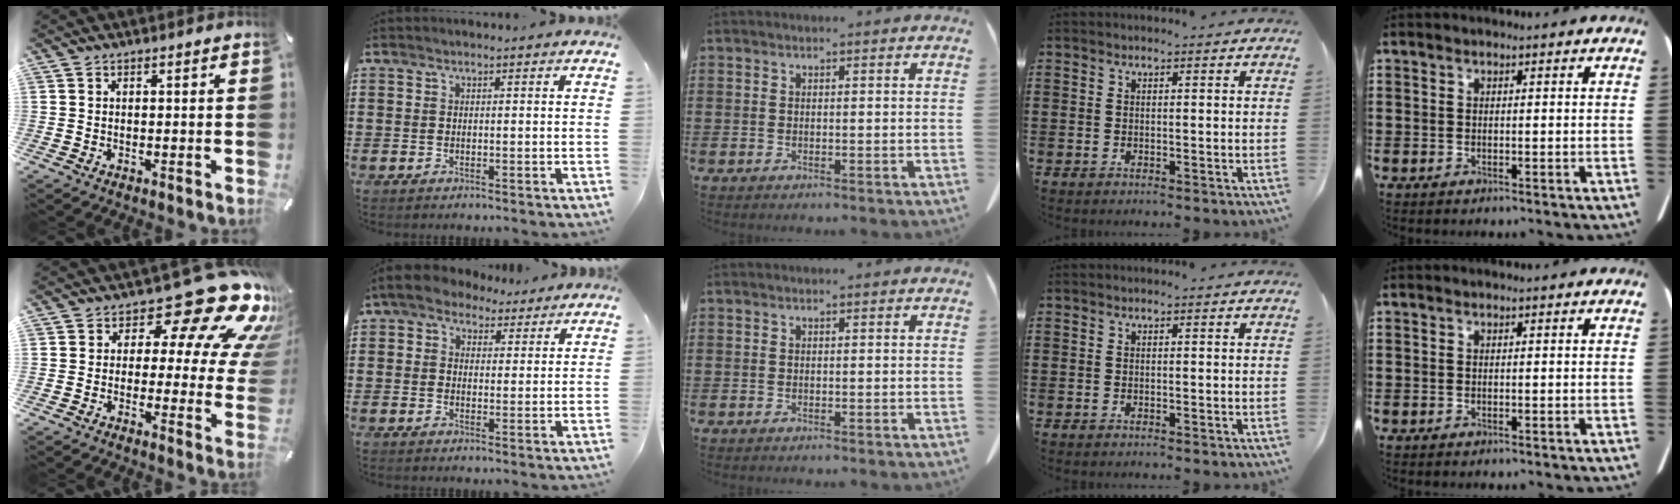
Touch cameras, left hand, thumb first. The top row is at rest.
{"thumb": {"total": 19.4, "force": [11.3, 8.4, 13.4], "torque": [-0.174, -0.079, 0.182]}, "index": {"total": 3.9, "force": [2.5, 2.6, 1.3], "torque": [-0.041, 0.005, 0.045]}}